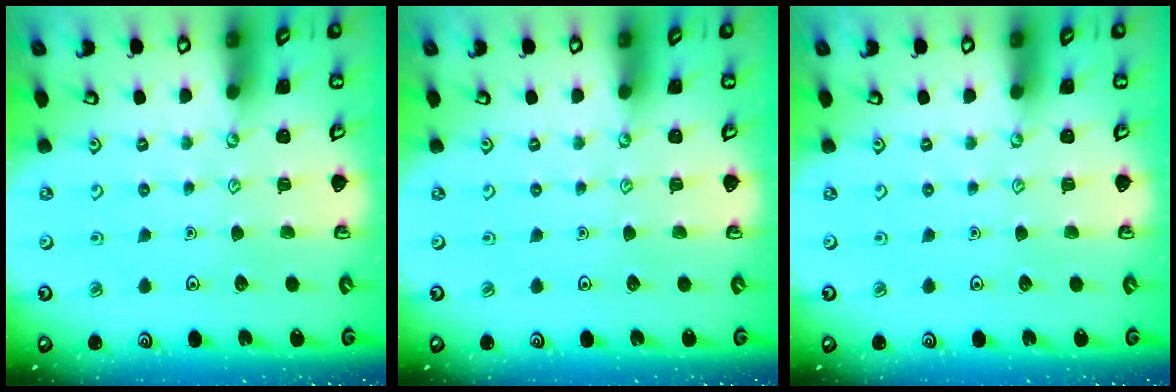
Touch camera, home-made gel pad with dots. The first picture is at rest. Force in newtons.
{"total": 0.0}
{"total": 0.0}